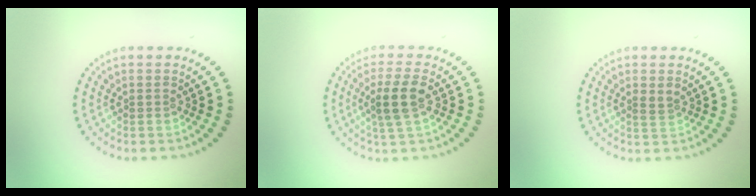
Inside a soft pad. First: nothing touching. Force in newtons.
{"total": 3.6, "press": 3.4, "slide": 1.3}
{"total": 1.2, "press": 1.1, "slide": 0.5}